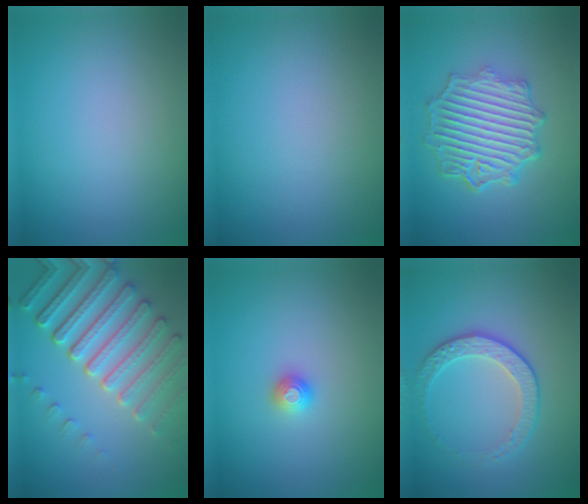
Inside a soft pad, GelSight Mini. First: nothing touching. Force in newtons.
{"total": 0.0}
{"total": 6.6, "press": 5.2, "slide": 4.0}
{"total": 7.5, "press": 5.6, "slide": 5.0}
{"total": 1.2, "press": 1.1, "slide": 0.3}
{"total": 2.8, "press": 2.4, "slide": 1.4}